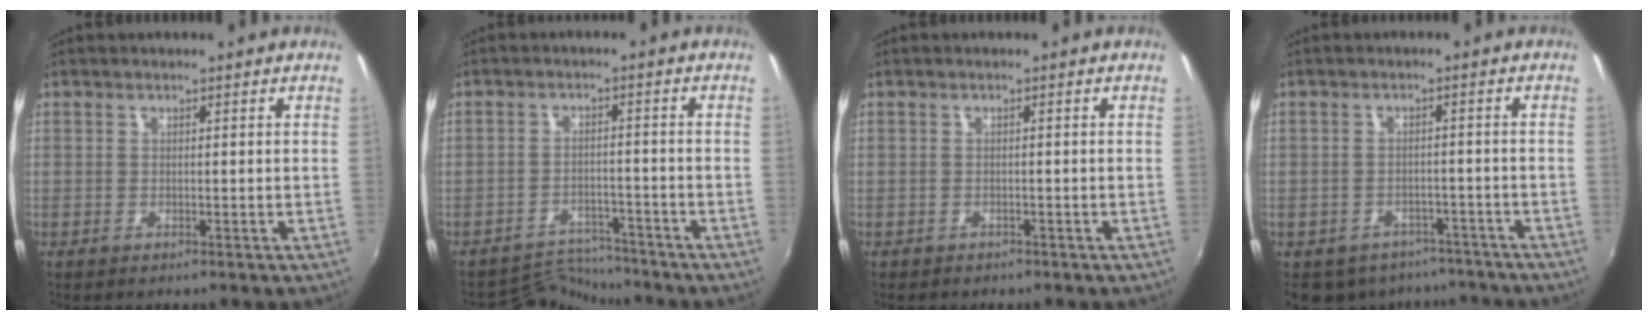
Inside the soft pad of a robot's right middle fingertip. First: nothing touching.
{"total": 6.5, "force": [-6.4, 0.6, -0.9], "torque": [-0.006, 0.009, -0.109]}
{"total": 1.1, "force": [-0.9, 0.7, 0.1], "torque": [-0.007, -0.001, -0.012]}
{"total": 12.3, "force": [-9.0, 7.3, 4.0], "torque": [-0.097, 0.005, -0.106]}